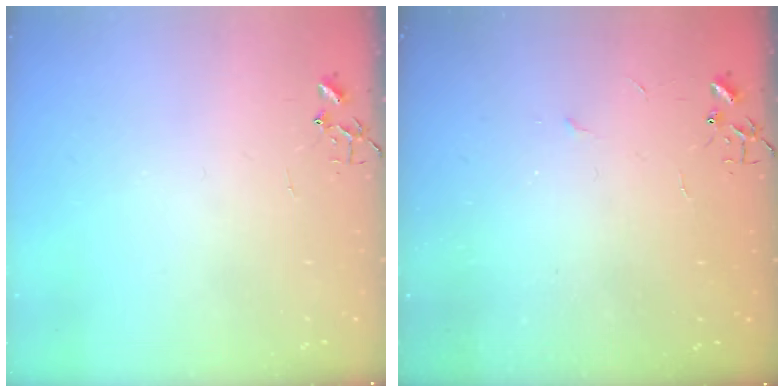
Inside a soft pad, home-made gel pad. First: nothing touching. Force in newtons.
{"total": 2.3, "press": 2.3, "slide": 0.4}